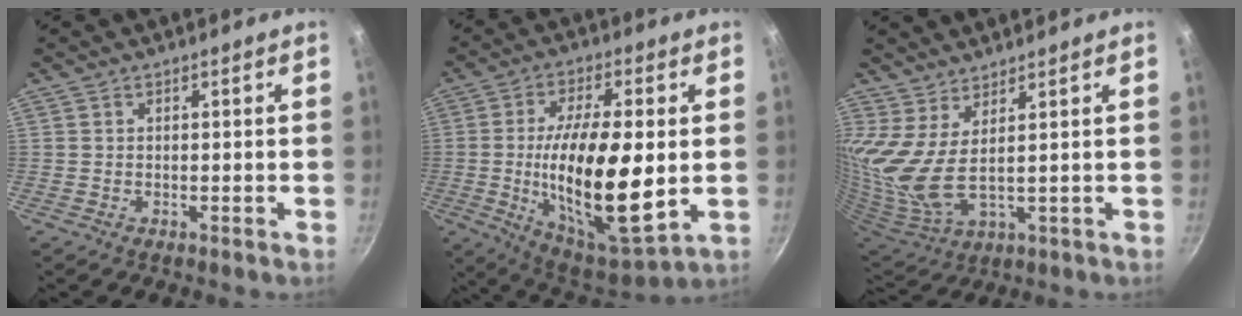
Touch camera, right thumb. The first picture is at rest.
{"total": 21.8, "force": [-1.5, 7.8, 20.3], "torque": [-0.351, -0.008, -0.020]}
{"total": 8.8, "force": [4.9, 2.2, 7.0], "torque": [-0.148, -0.044, 0.102]}